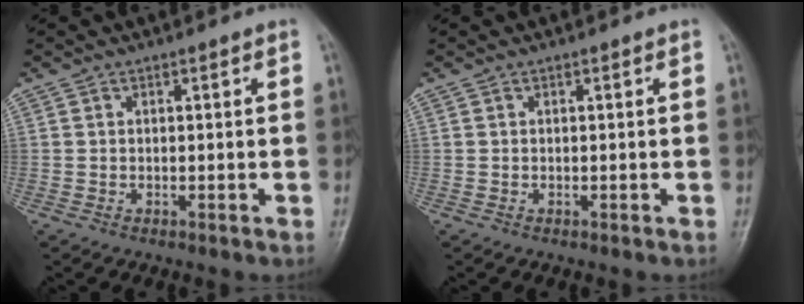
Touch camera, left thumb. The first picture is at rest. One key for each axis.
{"total": 0.0}